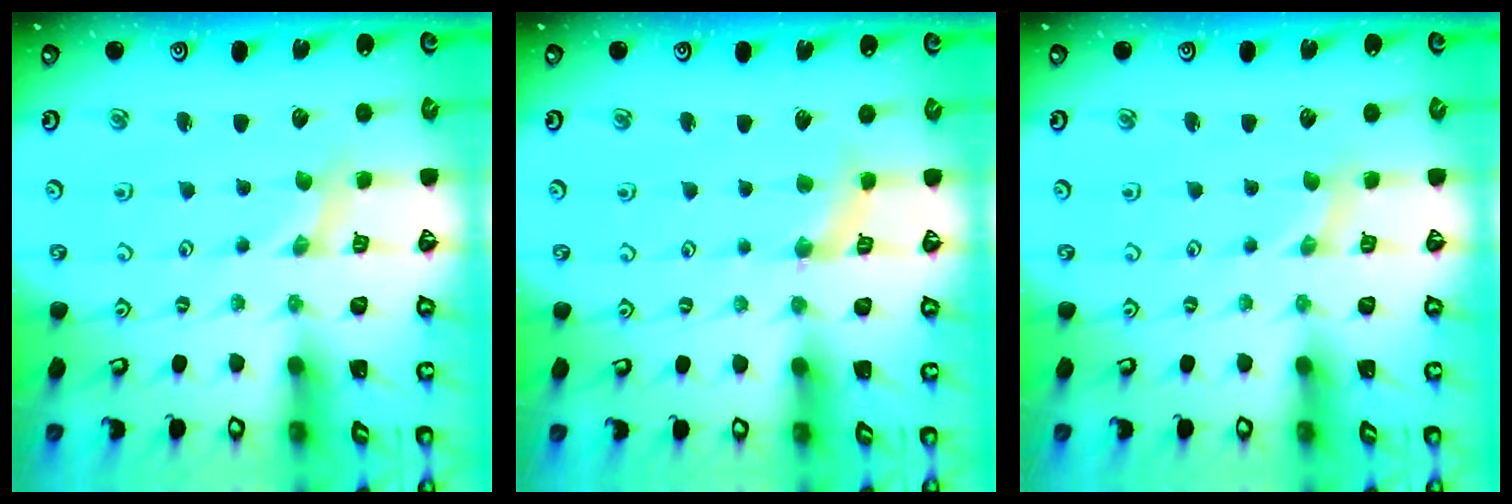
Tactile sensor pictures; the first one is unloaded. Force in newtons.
{"total": 2.4, "press": 2.4, "slide": 0.2}
{"total": 0.0}